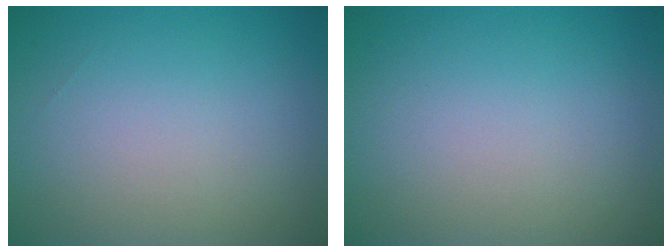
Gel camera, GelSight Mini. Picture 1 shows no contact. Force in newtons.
{"total": 0.0}